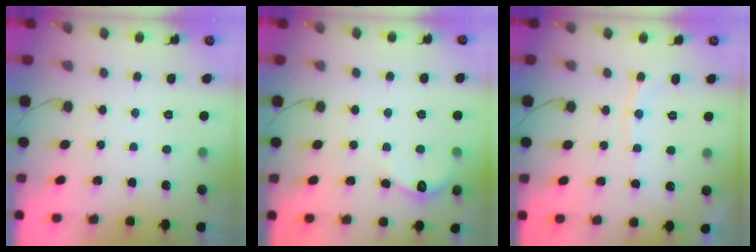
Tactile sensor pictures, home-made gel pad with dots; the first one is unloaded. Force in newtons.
{"total": 3.9, "press": 3.9, "slide": 0.4}
{"total": 7.0, "press": 6.9, "slide": 1.0}